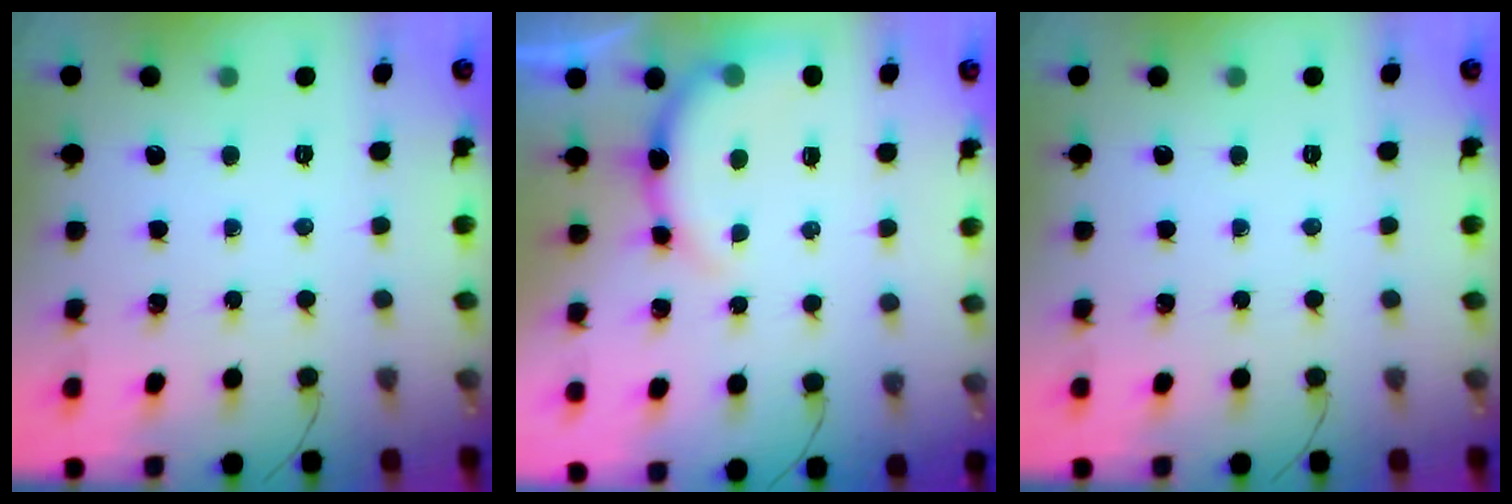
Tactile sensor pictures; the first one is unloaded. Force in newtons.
{"total": 9.1, "press": 9.0, "slide": 1.2}
{"total": 0.0}